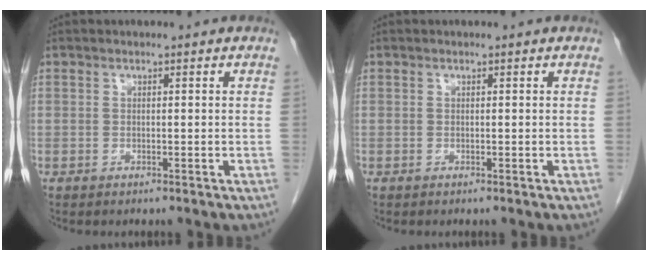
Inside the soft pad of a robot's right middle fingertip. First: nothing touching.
{"total": 0.0}